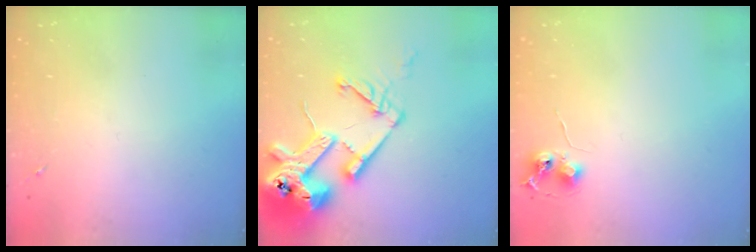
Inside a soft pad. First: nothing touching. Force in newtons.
{"total": 21.7, "press": 21.5, "slide": 2.7}
{"total": 6.4, "press": 6.3, "slide": 0.7}